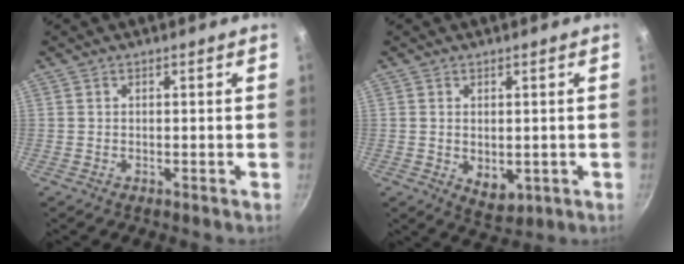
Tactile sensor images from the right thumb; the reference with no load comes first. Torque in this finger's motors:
{"motor_torque": [-0.18, 0.33, -0.43, 0.16, -0.05]}